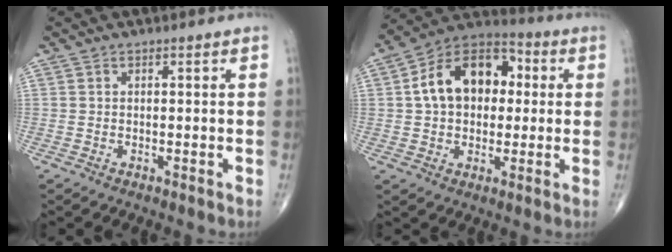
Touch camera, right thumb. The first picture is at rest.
{"total": 16.1, "force": [2.2, 11.0, 11.5], "torque": [-0.157, 0.028, 0.026]}